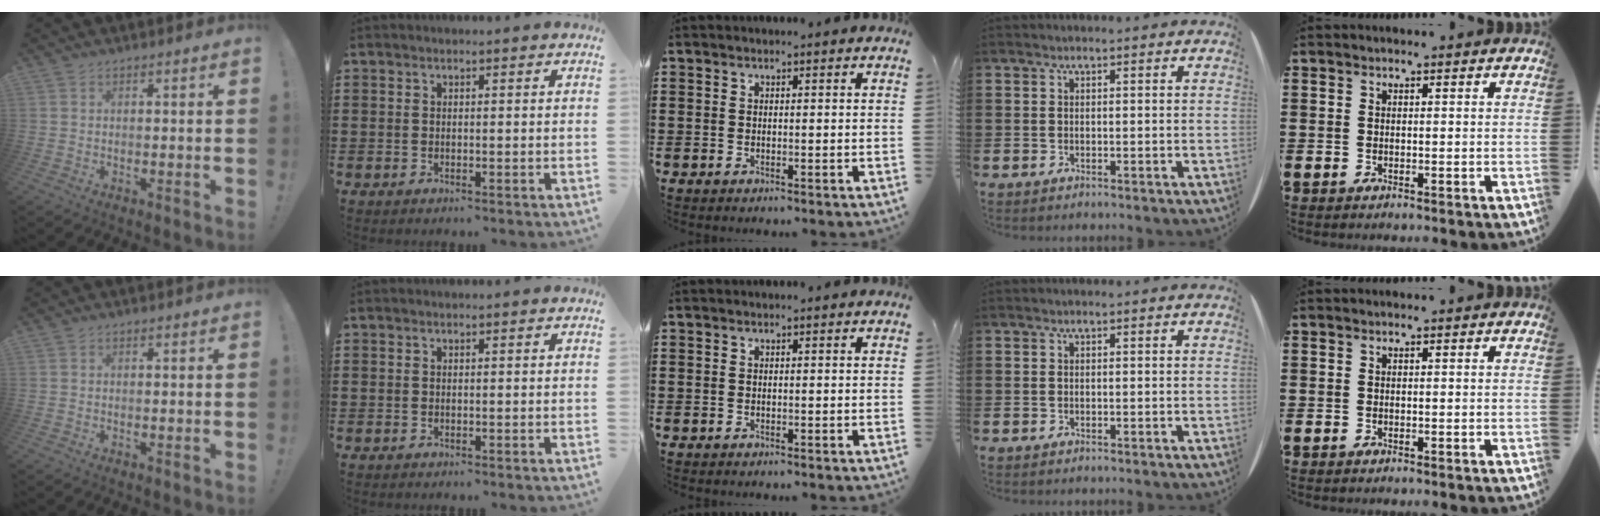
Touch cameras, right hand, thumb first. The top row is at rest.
{}